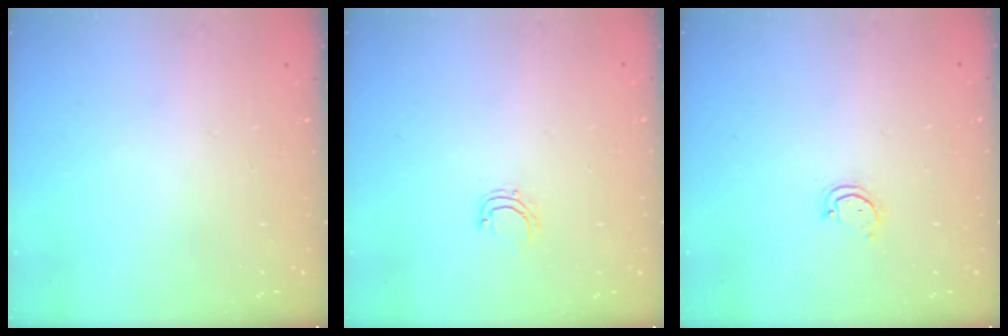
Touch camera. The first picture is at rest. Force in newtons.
{"total": 4.7, "press": 4.7, "slide": 0.3}
{"total": 2.9, "press": 2.9, "slide": 0.3}